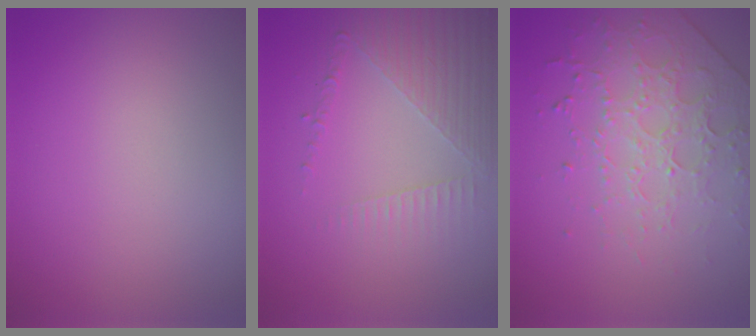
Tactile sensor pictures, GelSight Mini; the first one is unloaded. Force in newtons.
{"total": 5.1, "press": 3.2, "slide": 4.0}
{"total": 4.1, "press": 3.3, "slide": 2.4}